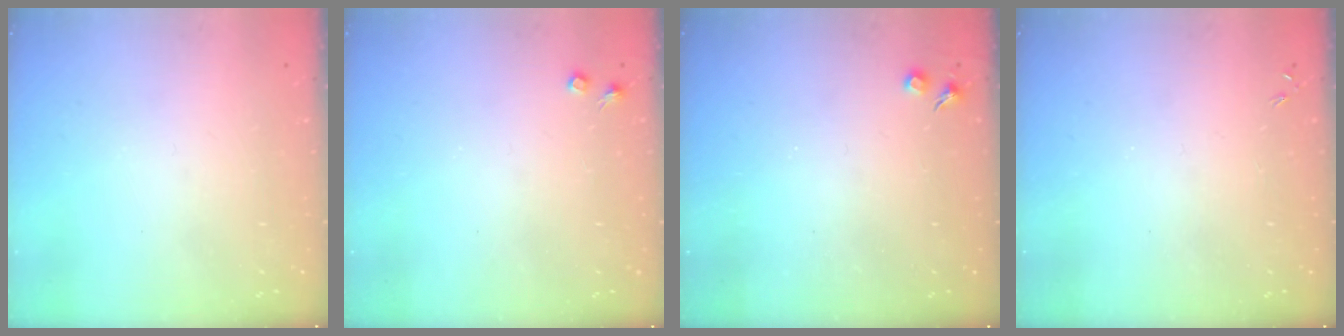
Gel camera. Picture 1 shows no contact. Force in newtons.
{"total": 2.7, "press": 2.7, "slide": 0.4}
{"total": 2.7, "press": 2.6, "slide": 0.4}
{"total": 0.0}